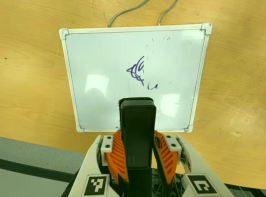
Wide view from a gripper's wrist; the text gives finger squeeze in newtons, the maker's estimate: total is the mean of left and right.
{"total": 10.1, "left": 8.7, "right": 11.6}